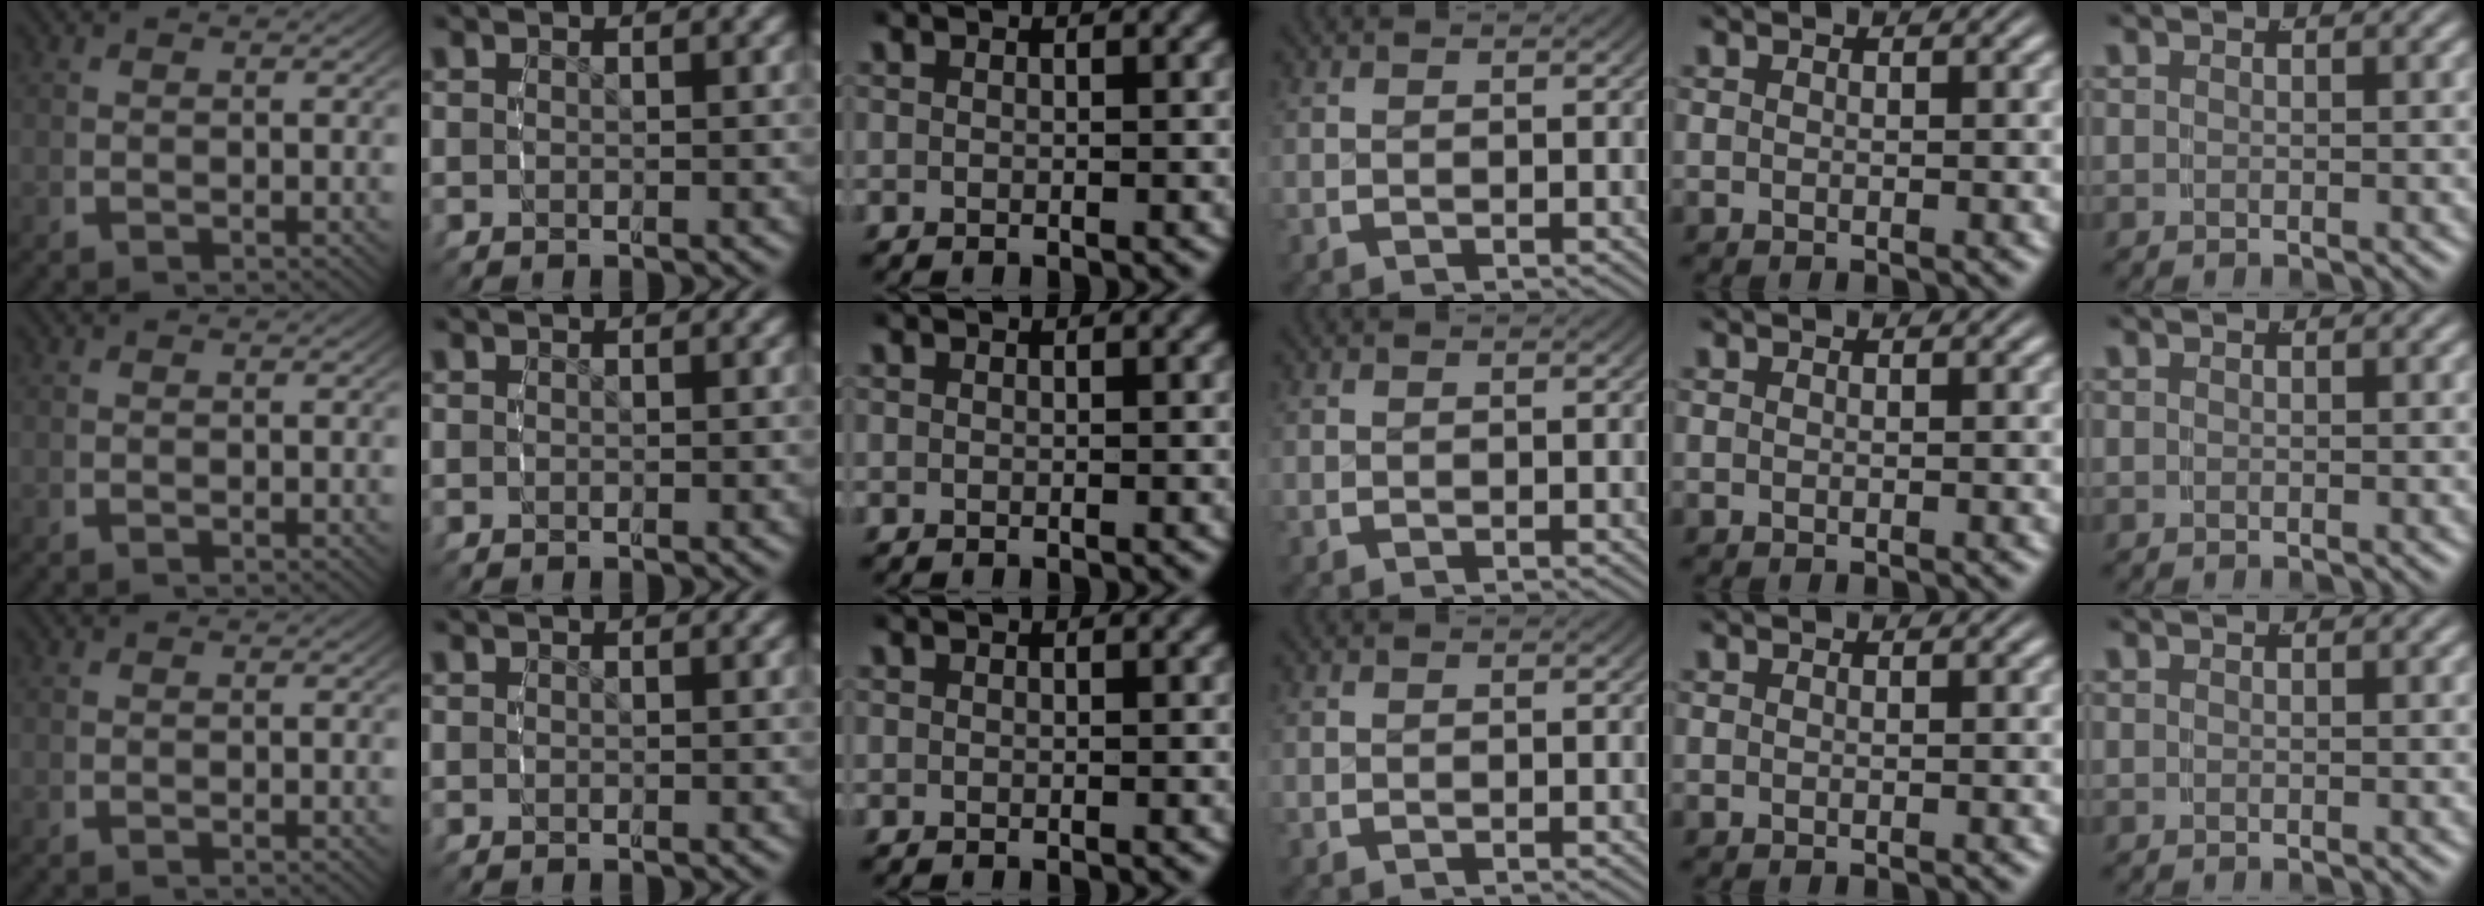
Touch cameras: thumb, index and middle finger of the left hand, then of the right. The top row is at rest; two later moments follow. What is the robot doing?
{"motion": "reach", "object": "shirt"}